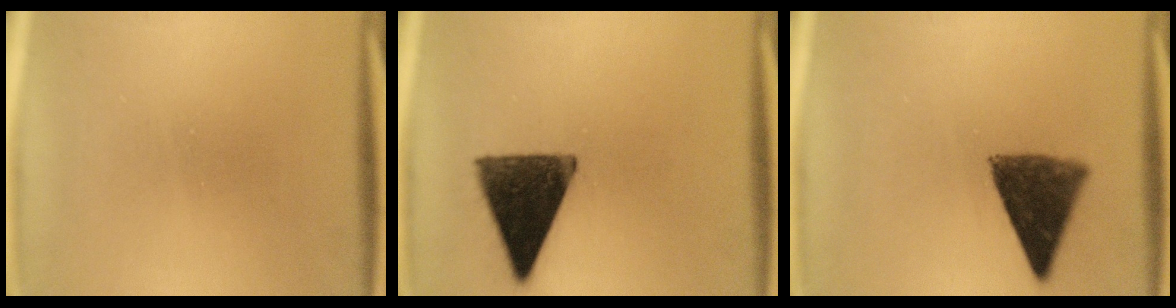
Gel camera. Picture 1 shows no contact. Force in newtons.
{"total": 13.7}
{"total": 10.1}